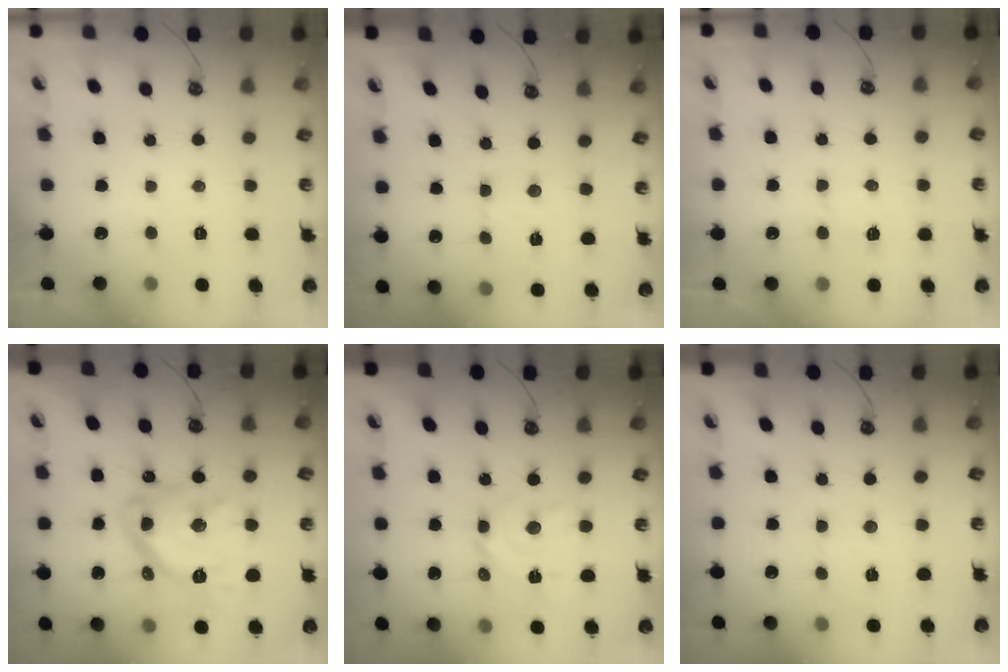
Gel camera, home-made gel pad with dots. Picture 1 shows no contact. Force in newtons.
{"total": 2.9, "press": 2.8, "slide": 0.6}
{"total": 3.0, "press": 2.8, "slide": 1.1}
{"total": 18.9, "press": 18.8, "slide": 1.9}
{"total": 9.9, "press": 9.9, "slide": 0.5}
{"total": 2.6, "press": 2.6, "slide": 0.4}